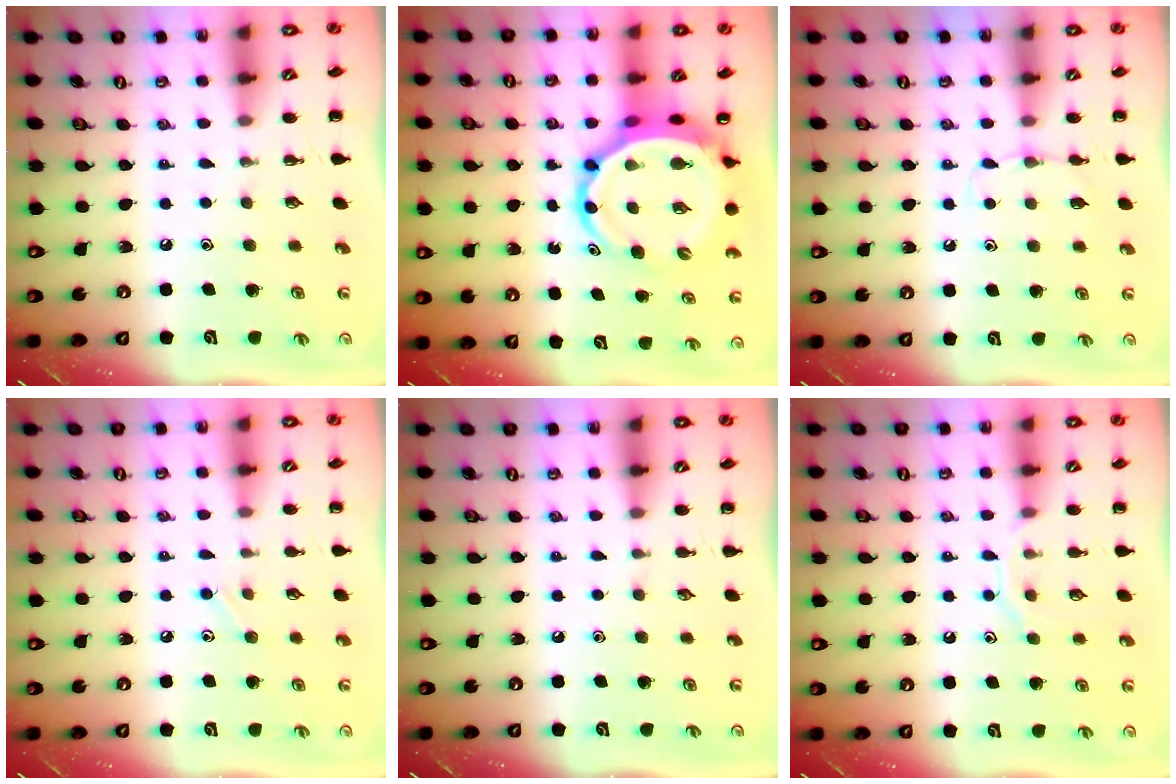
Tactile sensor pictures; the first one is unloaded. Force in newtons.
{"total": 9.0, "press": 8.6, "slide": 2.7}
{"total": 5.3, "press": 5.1, "slide": 1.5}
{"total": 6.7, "press": 6.4, "slide": 2.2}
{"total": 0.0}
{"total": 7.6, "press": 7.6, "slide": 0.7}